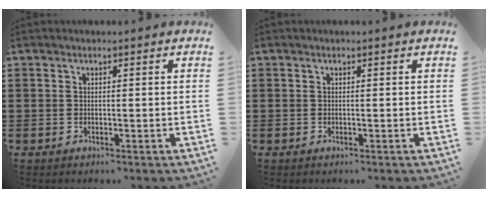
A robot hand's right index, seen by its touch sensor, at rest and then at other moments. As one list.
[{"total": 0.0}]